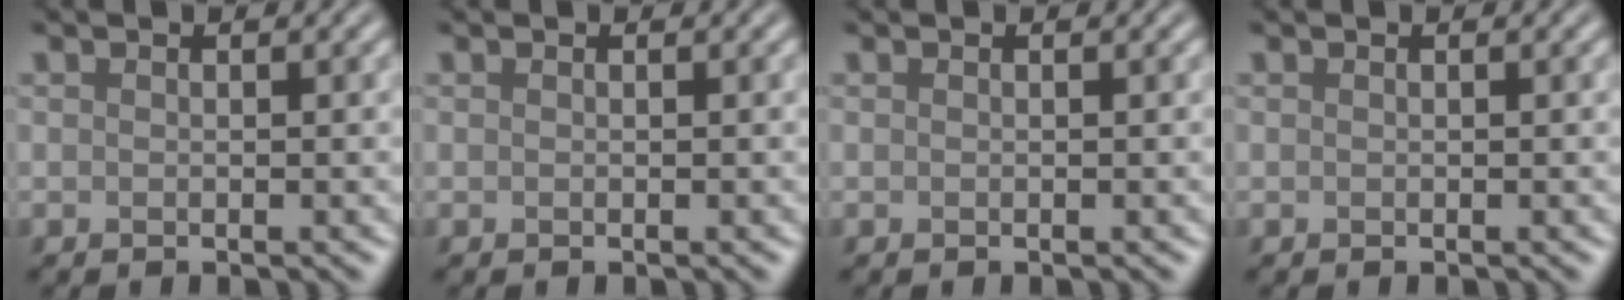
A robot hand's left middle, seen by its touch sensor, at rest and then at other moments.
{"total": 0.0}
{"total": 0.0}
{"total": 0.0}